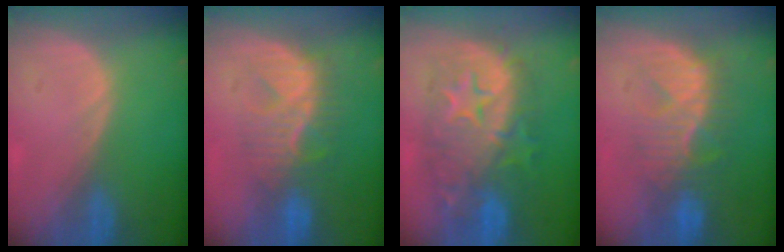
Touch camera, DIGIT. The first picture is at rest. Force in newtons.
{"total": 8.0, "press": 7.9, "slide": 1.1}
{"total": 11.9, "press": 11.9, "slide": 1.0}
{"total": 8.5, "press": 8.3, "slide": 1.7}